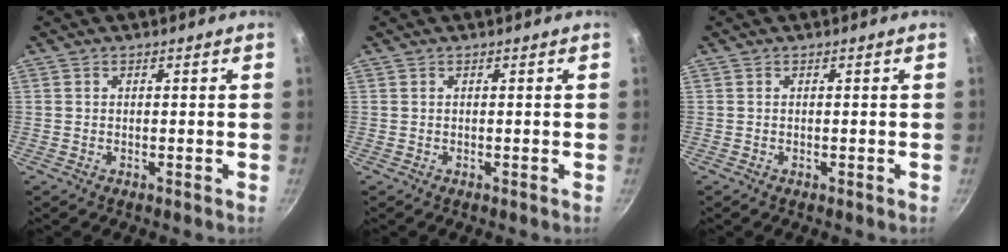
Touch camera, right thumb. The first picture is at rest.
{"total": 0.0}
{"total": 0.0}